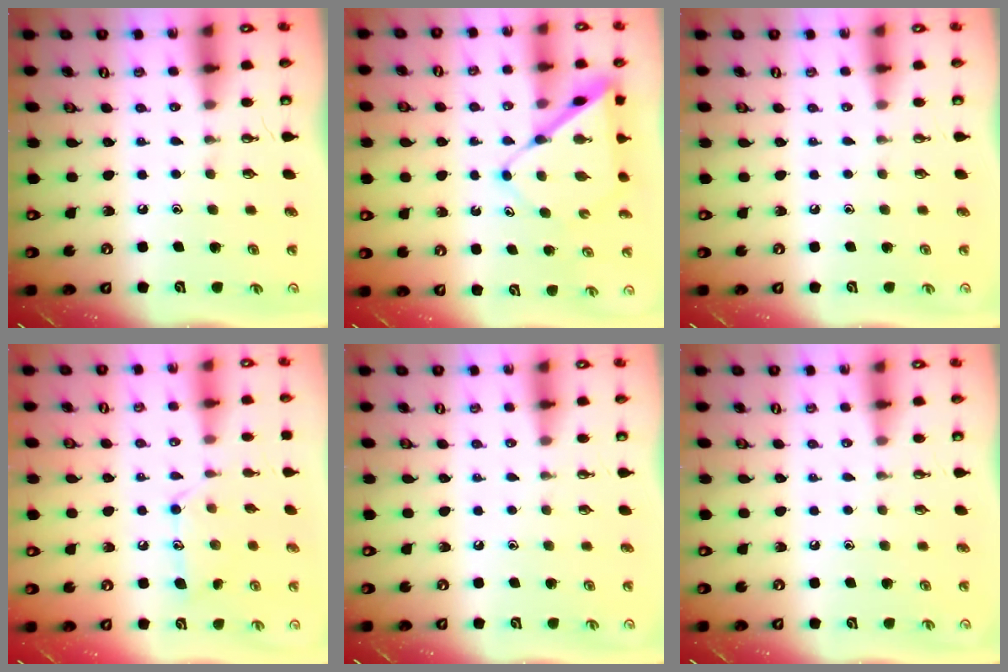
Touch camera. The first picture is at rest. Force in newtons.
{"total": 9.4, "press": 9.3, "slide": 0.7}
{"total": 0.0}
{"total": 11.7, "press": 11.7, "slide": 0.1}
{"total": 0.0}
{"total": 0.0}